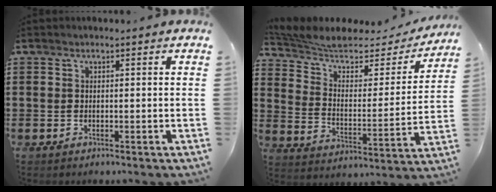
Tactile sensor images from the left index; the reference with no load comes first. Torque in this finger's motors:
{"motor_torque": [2.14, 0.00, 0.20, 0.05]}